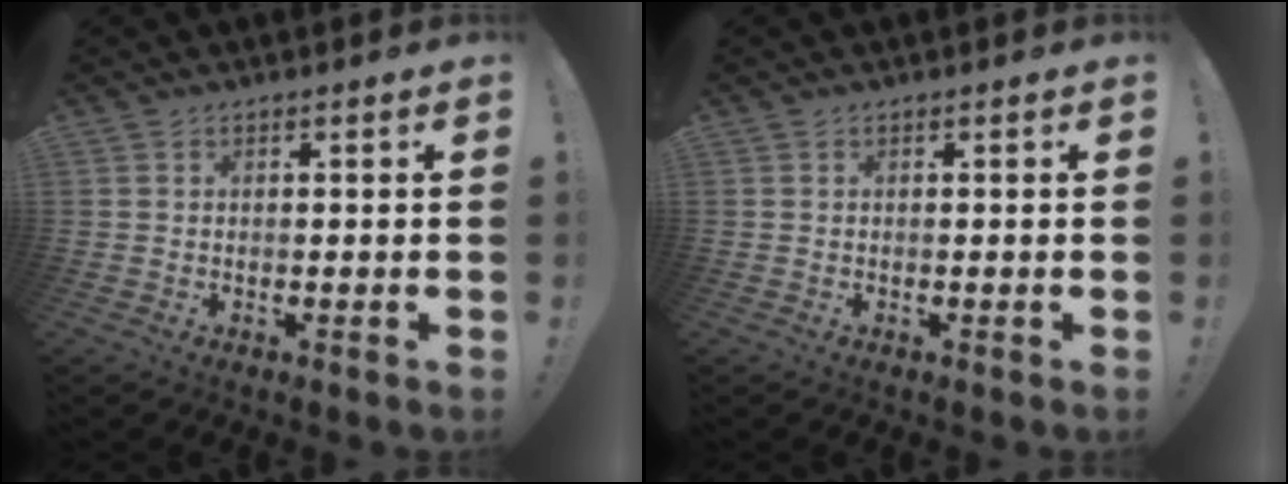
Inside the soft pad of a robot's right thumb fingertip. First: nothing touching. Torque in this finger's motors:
{"motor_torque": [-0.07, -0.01, 0.00, 0.00, 0.00]}